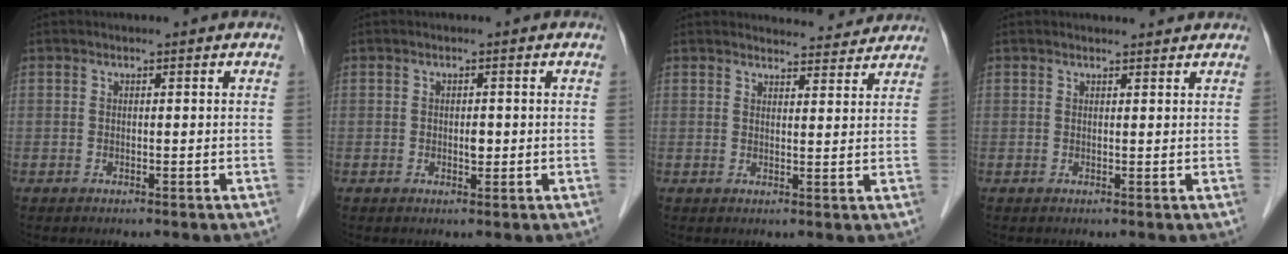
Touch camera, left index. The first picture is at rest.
{"total": 1.3, "force": [-0.1, 0.8, 1.0], "torque": [-0.017, 0.000, 0.000]}
{"total": 6.3, "force": [6.2, 1.1, 0.4], "torque": [0.000, 0.004, 0.065]}
{"total": 2.7, "force": [2.7, 0.4, 0.4], "torque": [-0.012, 0.008, 0.031]}